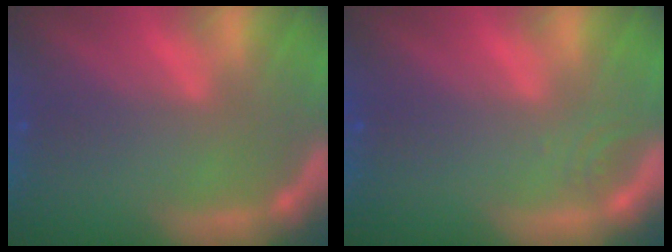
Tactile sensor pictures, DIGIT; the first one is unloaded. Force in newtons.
{"total": 1.0}